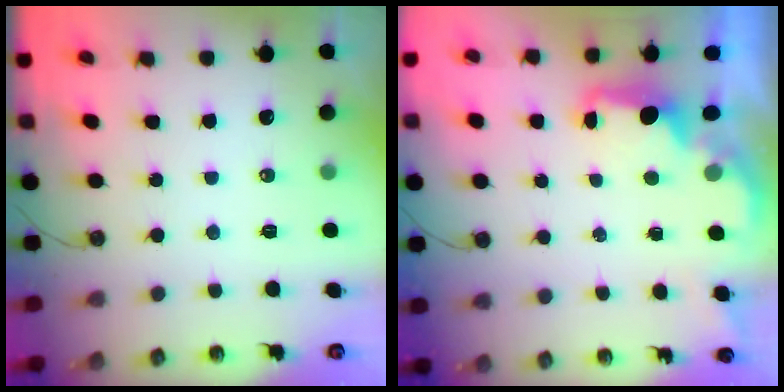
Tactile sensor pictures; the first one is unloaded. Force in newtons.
{"total": 2.1, "press": 2.0, "slide": 0.8}